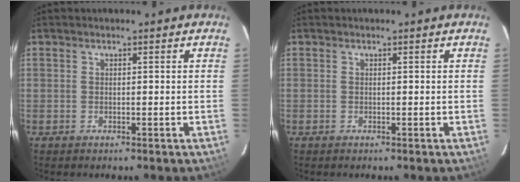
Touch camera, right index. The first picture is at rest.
{"total": 0.0}